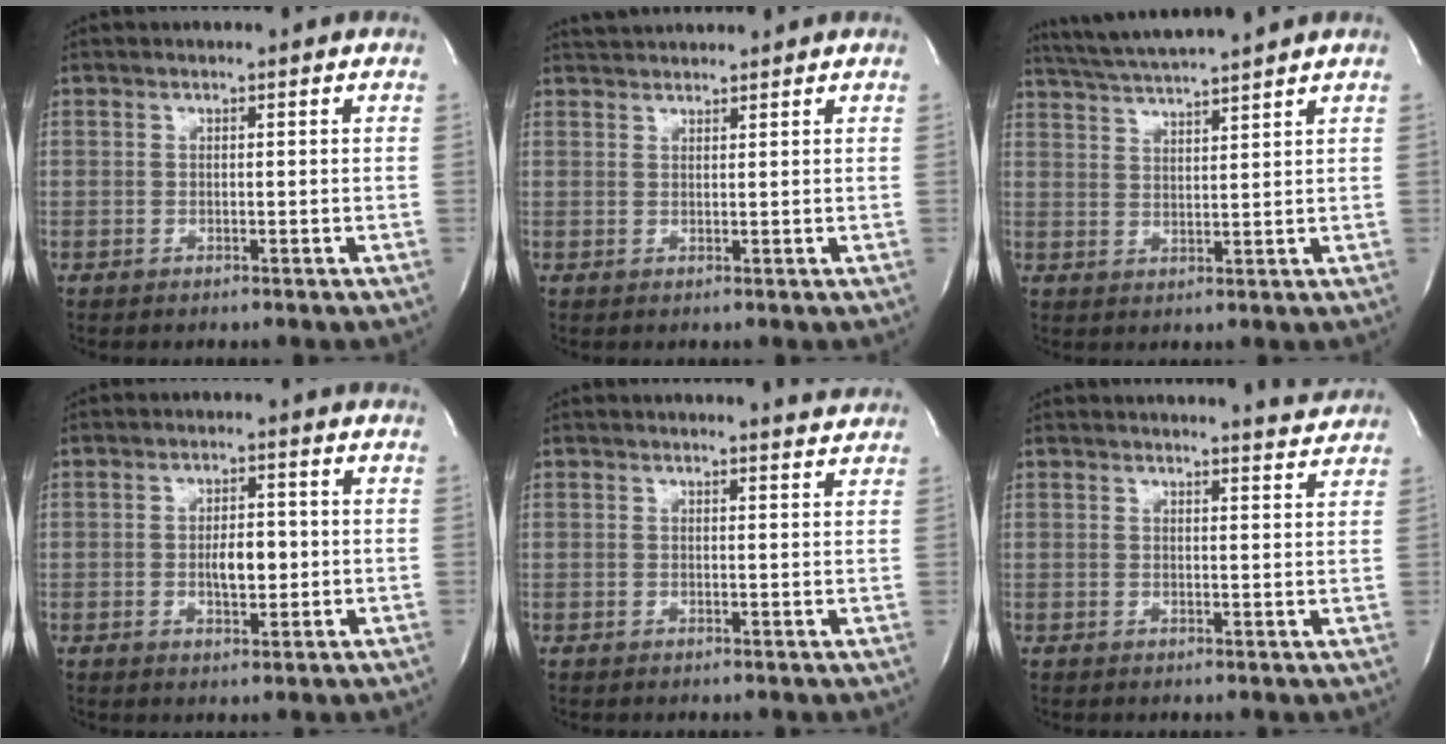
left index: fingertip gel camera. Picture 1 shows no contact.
{"total": 3.5, "force": [3.5, 0.3, 0.6], "torque": [-0.014, 0.028, 0.061]}
{"total": 8.8, "force": [8.0, -1.4, 3.3], "torque": [-0.065, 0.011, 0.135]}
{"total": 4.2, "force": [-0.7, 1.8, 3.7], "torque": [-0.060, -0.004, -0.007]}
{"total": 2.5, "force": [2.5, -0.1, 0.1], "torque": [-0.006, -0.013, 0.017]}
{"total": 4.3, "force": [4.3, -0.1, 0.2], "torque": [-0.008, -0.019, 0.038]}